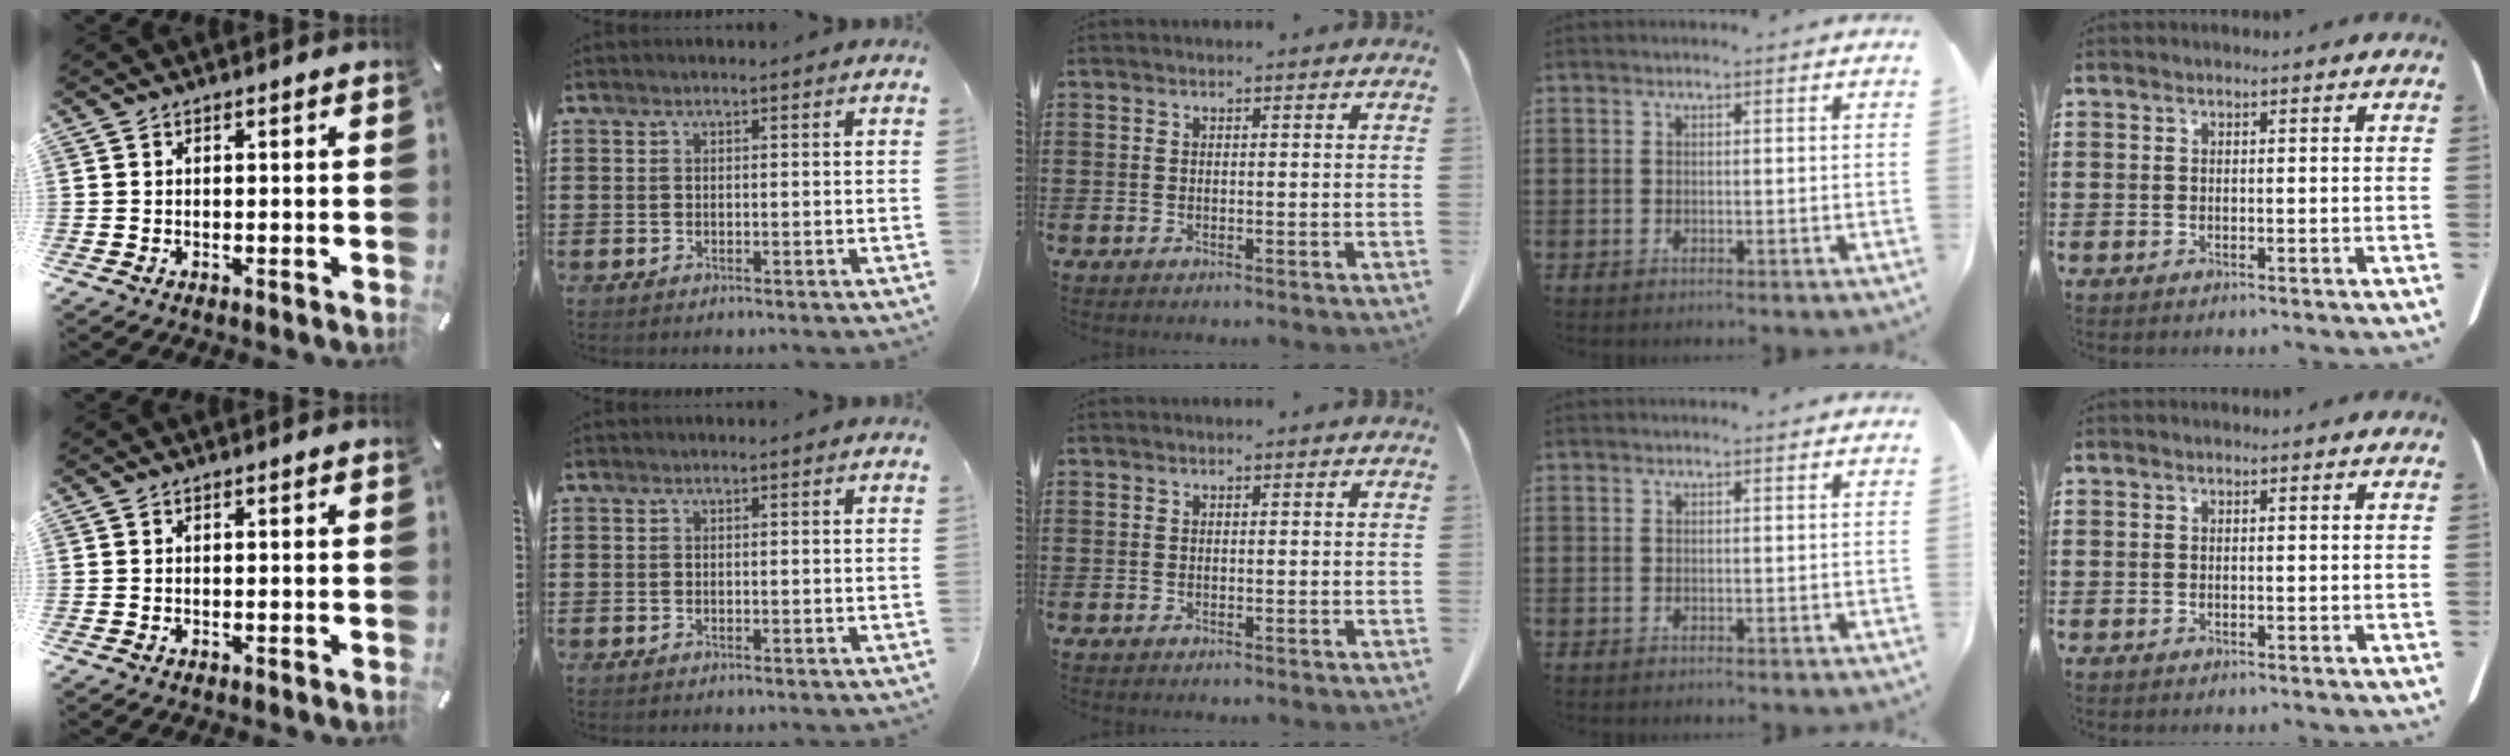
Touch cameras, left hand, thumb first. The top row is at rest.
{}